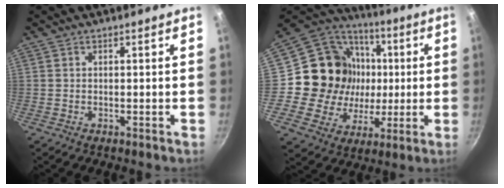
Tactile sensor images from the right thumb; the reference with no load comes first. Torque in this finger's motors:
{"motor_torque": [0.77, 2.41, 0.71, -0.77, 0.03]}